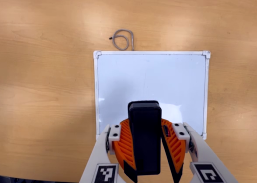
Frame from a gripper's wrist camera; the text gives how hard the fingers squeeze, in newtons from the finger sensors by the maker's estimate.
{"total": 11.3, "left": 10.8, "right": 11.8}